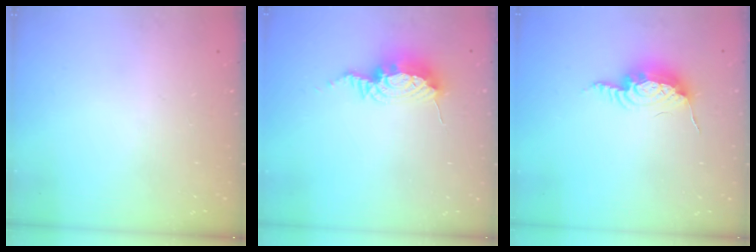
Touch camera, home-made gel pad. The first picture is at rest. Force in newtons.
{"total": 10.1, "press": 10.0, "slide": 1.0}
{"total": 11.9, "press": 11.9, "slide": 0.9}